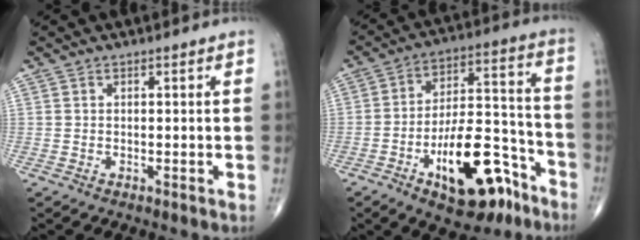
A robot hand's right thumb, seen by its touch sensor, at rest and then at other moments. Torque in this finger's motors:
{"motor_torque": [2.38, 2.39, 1.26, -1.45, 0.47]}